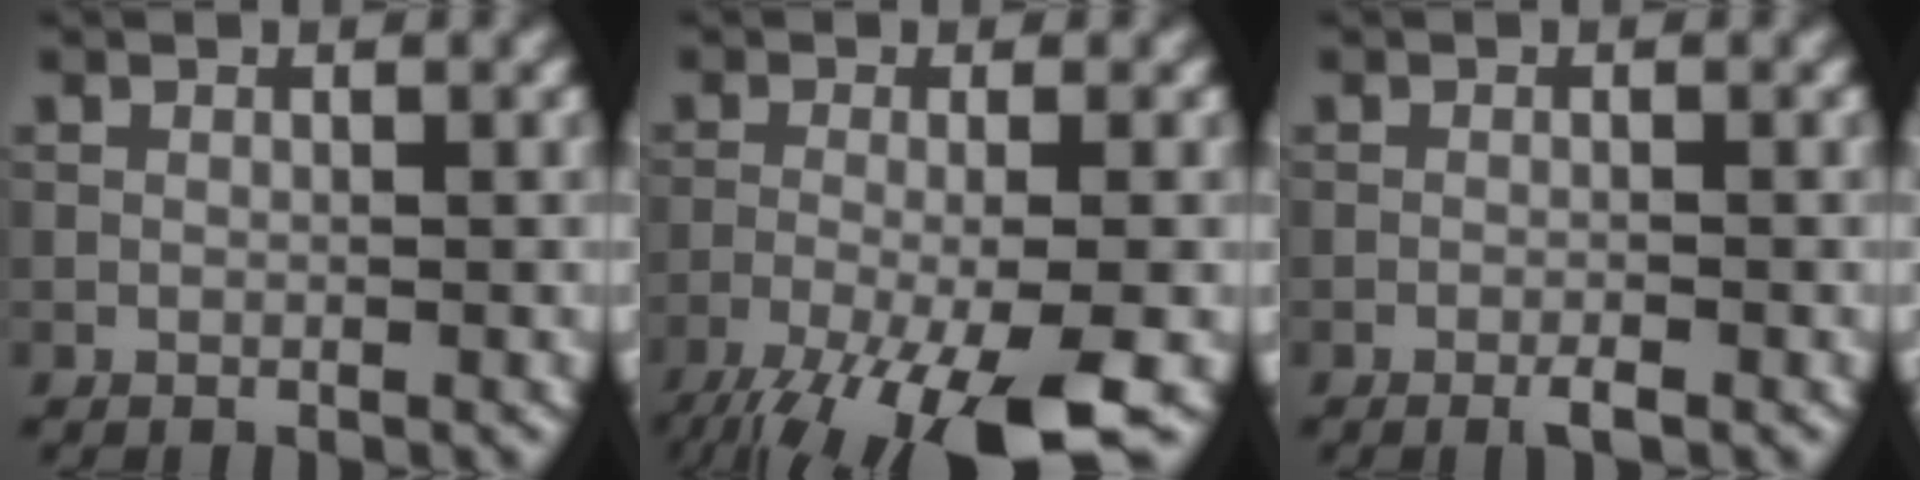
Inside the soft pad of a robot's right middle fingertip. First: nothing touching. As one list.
[{"total": 10.5, "force": [-6.3, 2.4, 8.0], "torque": [-0.138, -0.014, -0.109]}, {"total": 1.2, "force": [-0.8, 0.1, 0.9], "torque": [-0.015, -0.002, -0.016]}]